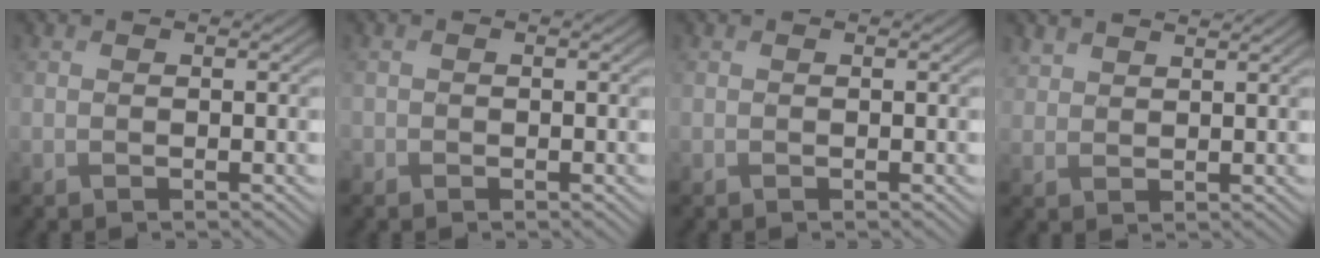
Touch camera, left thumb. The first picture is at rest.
{"total": 0.6, "force": [-0.4, 0.5, 0.0], "torque": [0.001, -0.004, -0.008]}
{"total": 0.0}
{"total": 2.7, "force": [2.5, 0.9, 0.8], "torque": [-0.019, 0.004, 0.056]}